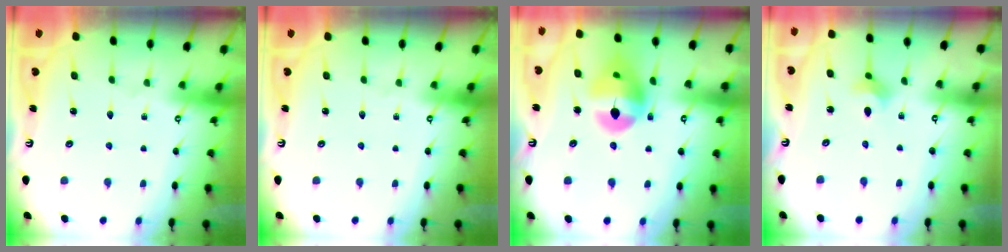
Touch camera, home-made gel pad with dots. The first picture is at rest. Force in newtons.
{"total": 0.0}
{"total": 14.0, "press": 13.9, "slide": 1.8}
{"total": 2.8, "press": 2.7, "slide": 0.6}